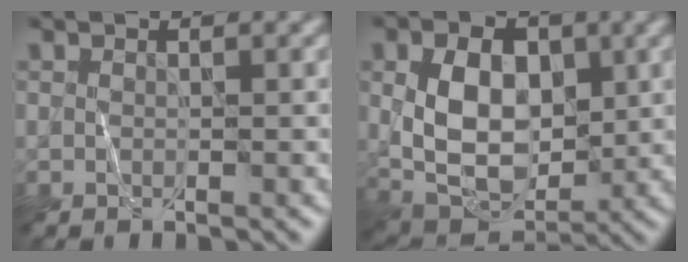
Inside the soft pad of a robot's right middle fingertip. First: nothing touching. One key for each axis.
{"total": 8.2, "fx": 0.7, "fy": 5.6, "fz": 5.9, "tx": -0.122, "ty": -0.010, "tz": 0.014}